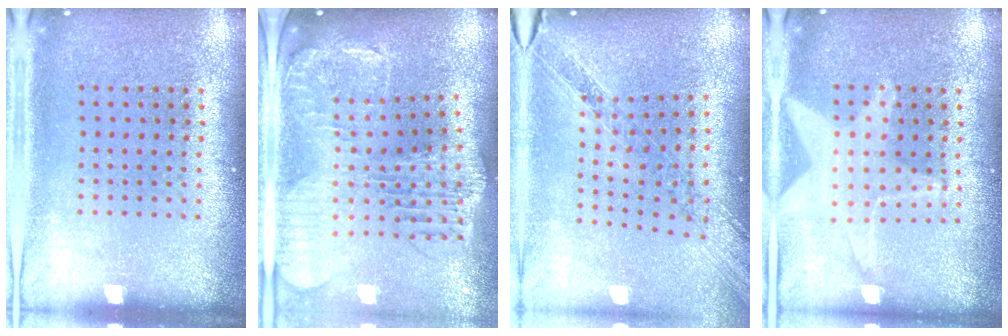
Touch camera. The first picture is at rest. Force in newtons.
{"total": 2.2, "press": 2.0, "slide": 1.0}
{"total": 1.2, "press": 1.1, "slide": 0.3}
{"total": 1.6, "press": 1.5, "slide": 0.6}